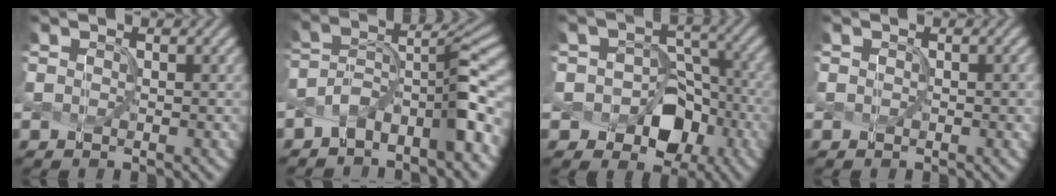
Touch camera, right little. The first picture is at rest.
{"total": 7.7, "force": [-3.9, 3.0, 6.0], "torque": [-0.090, 0.013, -0.083]}
{"total": 6.7, "force": [-2.3, 5.1, 3.7], "torque": [-0.033, 0.000, -0.039]}
{"total": 0.6, "force": [0.0, 0.5, 0.4], "torque": [-0.004, -0.003, 0.000]}